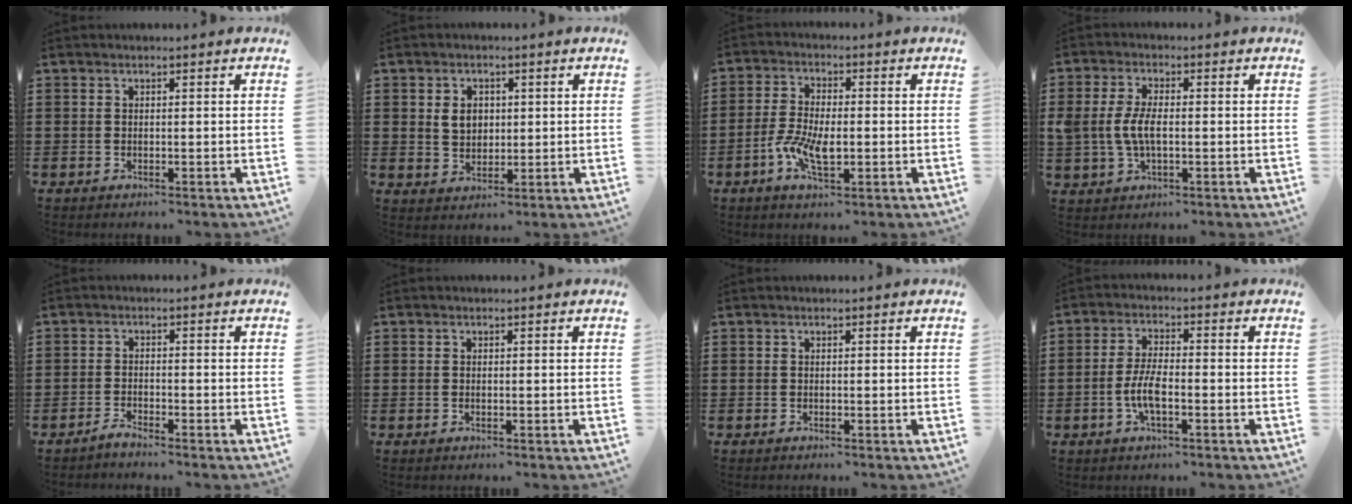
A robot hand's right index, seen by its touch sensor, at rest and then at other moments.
{"total": 3.7, "force": [0.7, 2.9, 2.2], "torque": [-0.052, 0.012, 0.011]}
{"total": 6.5, "force": [-1.8, 2.8, 5.5], "torque": [-0.120, -0.001, -0.037]}
{"total": 5.1, "force": [-0.3, 2.5, 4.5], "torque": [-0.112, -0.004, -0.014]}
{"total": 1.6, "force": [-1.6, 0.0, 0.3], "torque": [-0.008, 0.002, -0.030]}
{"total": 0.0}
{"total": 0.0}
{"total": 5.0, "force": [-1.4, 1.6, 4.6], "torque": [-0.105, -0.002, -0.033]}